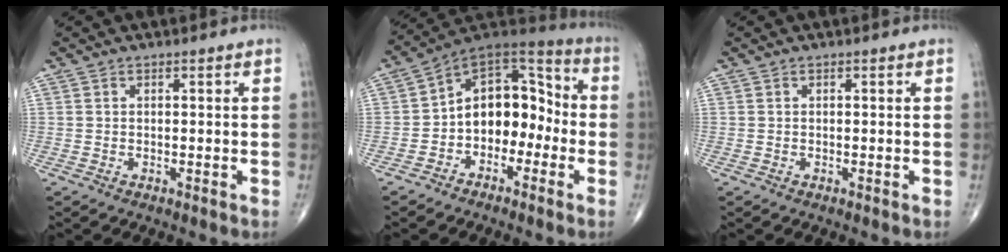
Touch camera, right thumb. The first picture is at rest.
{"total": 13.6, "force": [-2.6, 9.5, 9.3], "torque": [-0.094, 0.061, -0.060]}
{"total": 0.0}